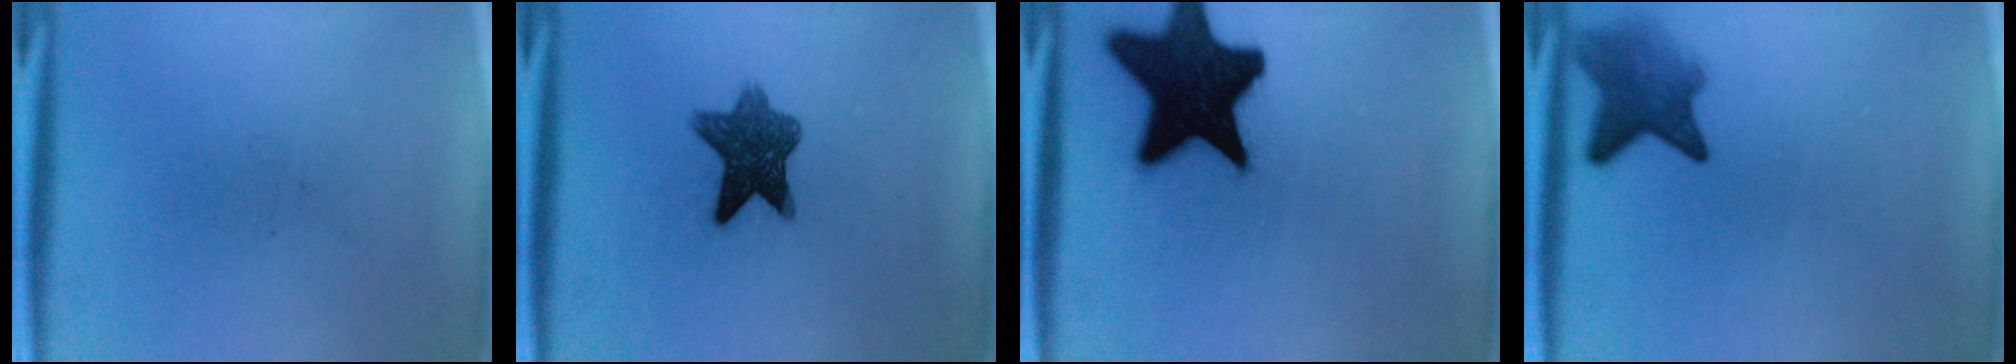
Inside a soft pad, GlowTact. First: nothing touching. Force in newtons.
{"total": 8.3}
{"total": 19.9}
{"total": 5.0}